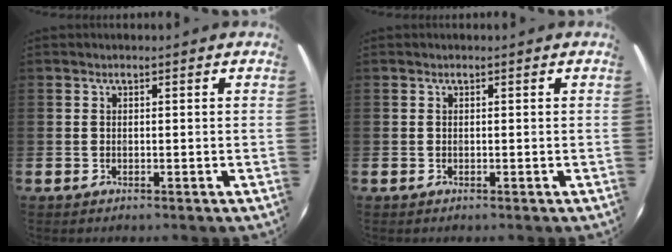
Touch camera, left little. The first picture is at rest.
{"total": 0.0}